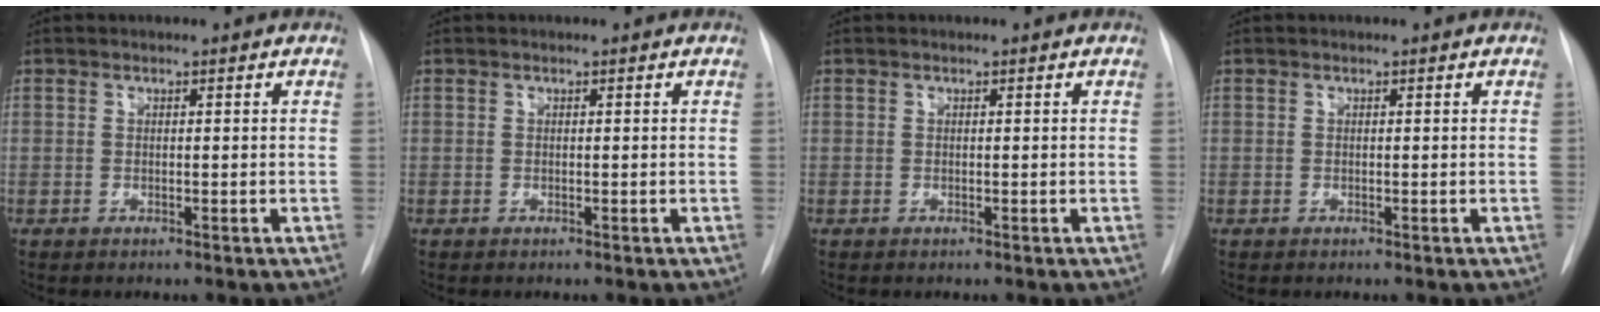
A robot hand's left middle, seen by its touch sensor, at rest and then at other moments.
{"total": 0.0}
{"total": 0.0}
{"total": 0.0}